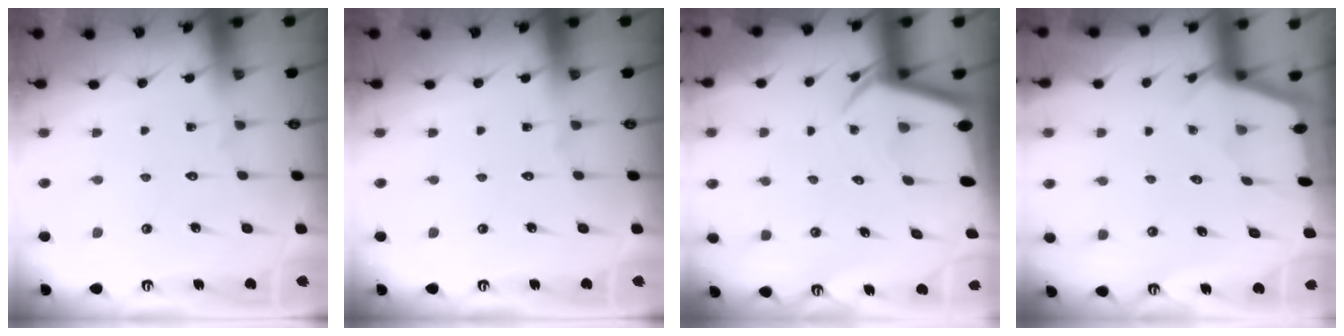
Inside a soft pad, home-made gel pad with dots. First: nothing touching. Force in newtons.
{"total": 0.0}
{"total": 4.1, "press": 4.0, "slide": 0.3}
{"total": 1.9, "press": 1.9, "slide": 0.1}